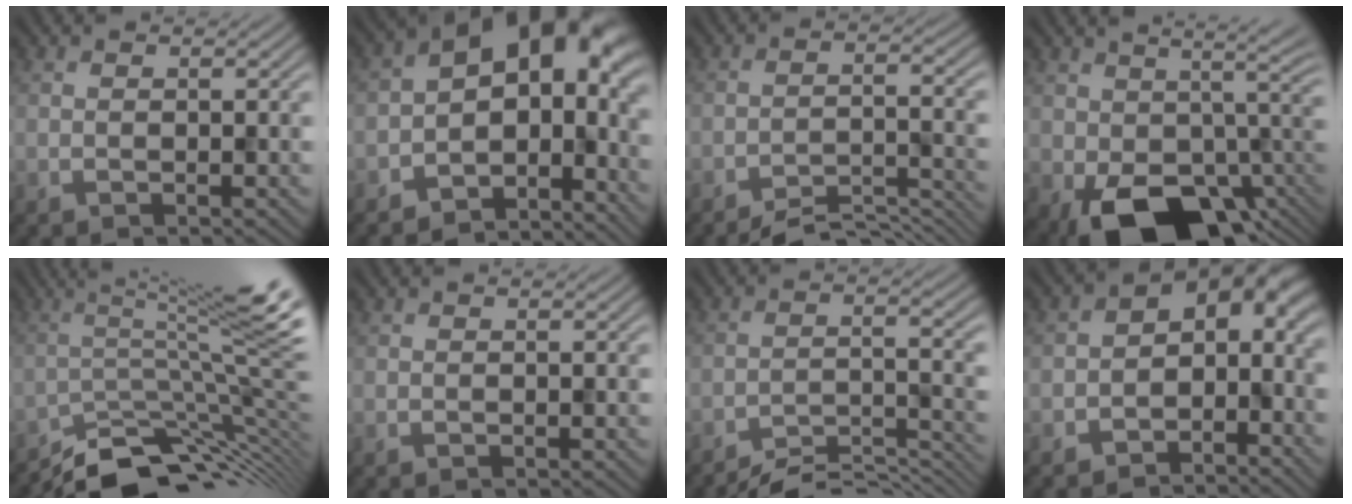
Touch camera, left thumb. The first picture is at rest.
{"total": 13.2, "force": [-1.7, 8.9, 9.6], "torque": [-0.122, -0.009, -0.030]}
{"total": 6.0, "force": [-5.1, 1.3, 3.0], "torque": [-0.053, 0.001, -0.080]}
{"total": 16.9, "force": [-2.0, 10.0, 13.5], "torque": [-0.186, -0.050, 0.022]}
{"total": 9.8, "force": [-4.1, 2.0, 8.7], "torque": [-0.121, 0.008, -0.069]}
{"total": 0.0}
{"total": 7.0, "force": [-6.0, 1.0, 3.3], "torque": [-0.059, 0.003, -0.098]}
{"total": 8.7, "force": [-3.3, 5.4, 6.0], "torque": [-0.066, 0.001, -0.072]}